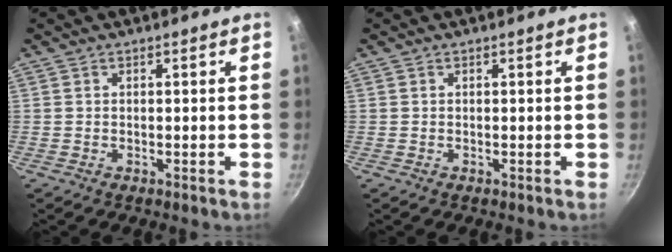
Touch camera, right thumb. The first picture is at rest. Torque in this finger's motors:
{"motor_torque": [-0.04, 0.07, -0.09, 0.08, 0.01]}